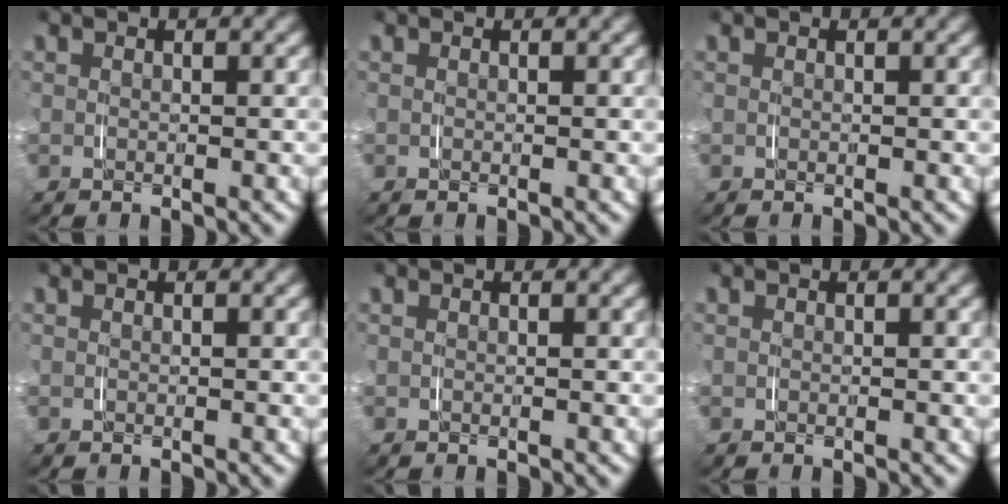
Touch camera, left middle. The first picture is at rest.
{"total": 0.0}
{"total": 0.0}
{"total": 0.0}
{"total": 0.0}
{"total": 0.0}